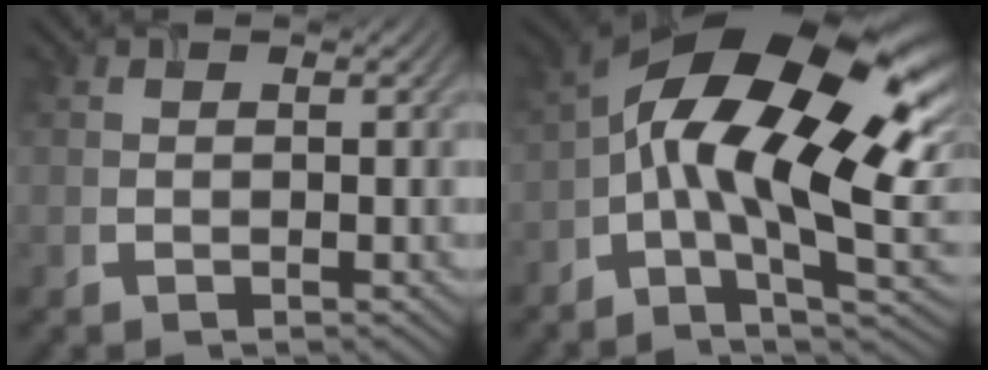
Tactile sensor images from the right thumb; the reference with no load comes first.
{"total": 18.3, "force": [1.4, 7.0, 16.9], "torque": [-0.298, 0.005, 0.016]}